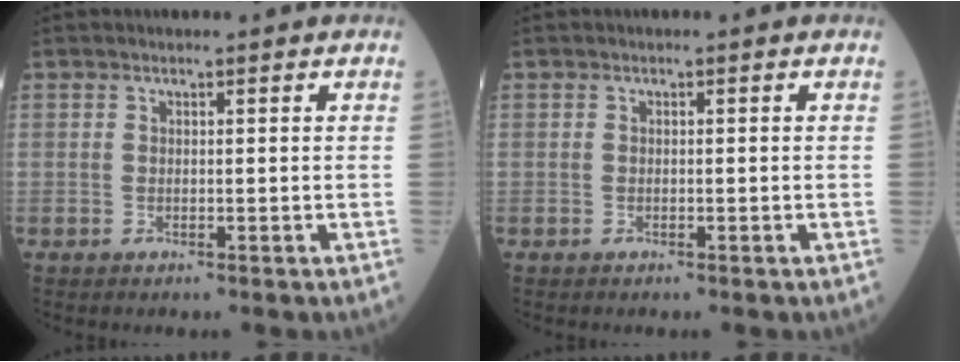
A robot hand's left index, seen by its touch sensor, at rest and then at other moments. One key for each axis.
{"total": 0.0}